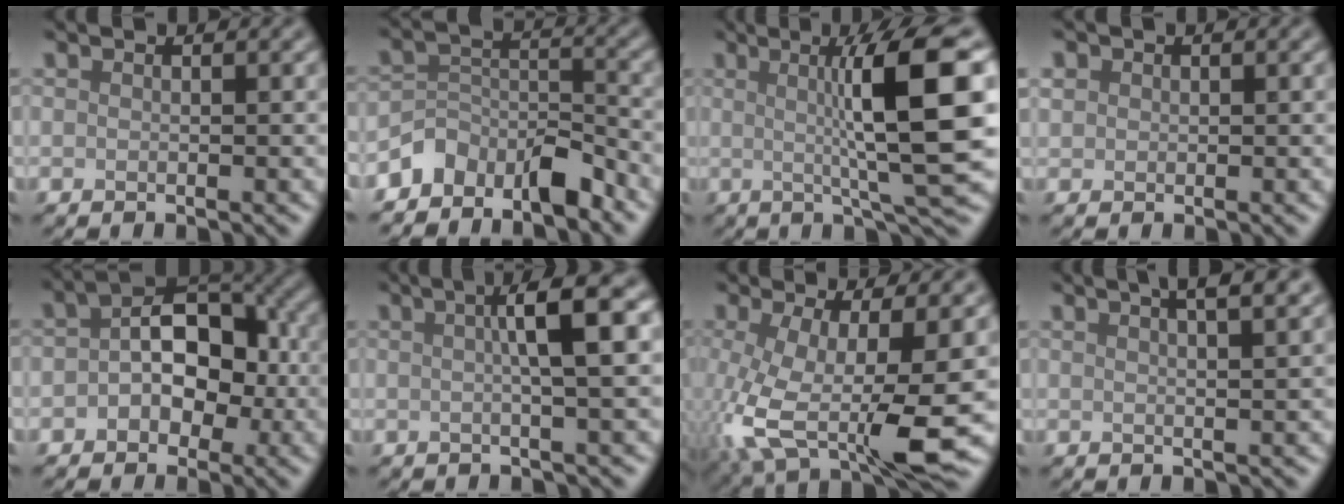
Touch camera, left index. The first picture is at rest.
{"total": 4.3, "force": [-3.6, 1.9, 1.4], "torque": [-0.010, 0.005, -0.078]}
{"total": 9.9, "force": [1.3, 1.4, 9.8], "torque": [-0.126, 0.008, 0.022]}
{"total": 0.9, "force": [0.3, 0.9, 0.1], "torque": [0.000, 0.003, 0.005]}
{"total": 6.0, "force": [-0.4, 4.1, 4.4], "torque": [-0.051, 0.015, -0.018]}
{"total": 5.3, "force": [1.1, 0.8, 5.2], "torque": [-0.069, 0.016, 0.013]}
{"total": 10.9, "force": [-2.4, 3.9, 9.9], "torque": [-0.194, -0.027, -0.034]}
{"total": 6.3, "force": [3.7, 2.4, 4.5], "torque": [-0.021, 0.044, 0.017]}